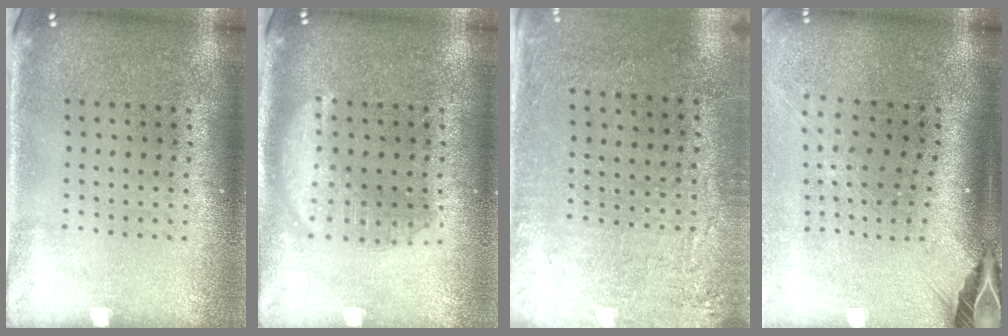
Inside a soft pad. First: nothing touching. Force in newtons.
{"total": 1.8, "press": 1.8, "slide": 0.2}
{"total": 2.8, "press": 2.3, "slide": 1.6}
{"total": 2.6, "press": 1.8, "slide": 1.8}